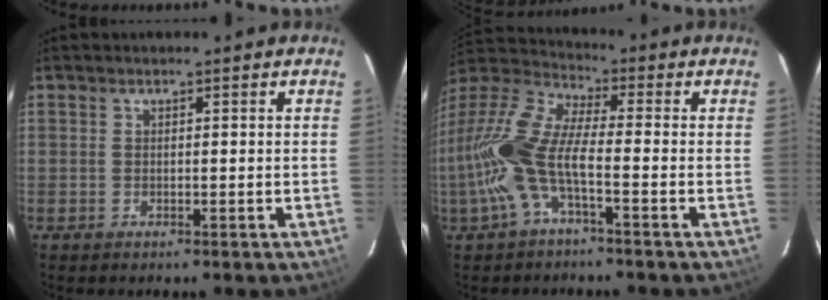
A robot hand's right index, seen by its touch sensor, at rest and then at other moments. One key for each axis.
{"total": 14.3, "fx": -3.7, "fy": 4.4, "fz": 13.1, "tx": -0.278, "ty": 0.002, "tz": -0.080}